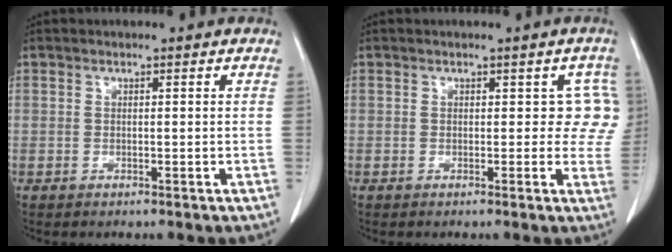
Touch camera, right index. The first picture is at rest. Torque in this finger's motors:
{"motor_torque": [0.09, 0.04, 0.06, 0.00]}